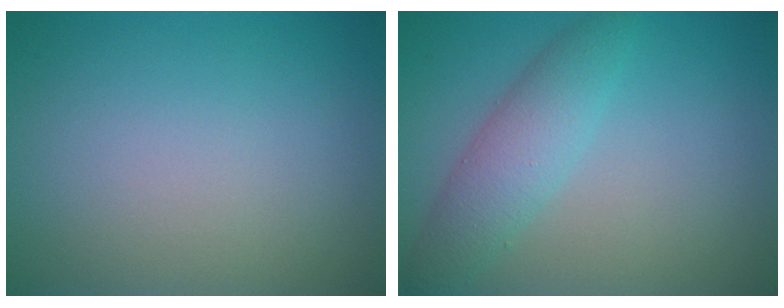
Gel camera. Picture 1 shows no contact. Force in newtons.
{"total": 3.8, "press": 3.8, "slide": 0.1}